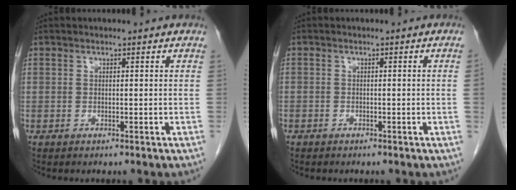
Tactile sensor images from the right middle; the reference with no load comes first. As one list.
[{"total": 0.6, "force": [-0.4, 0.0, 0.4], "torque": [-0.009, 0.003, -0.007]}]